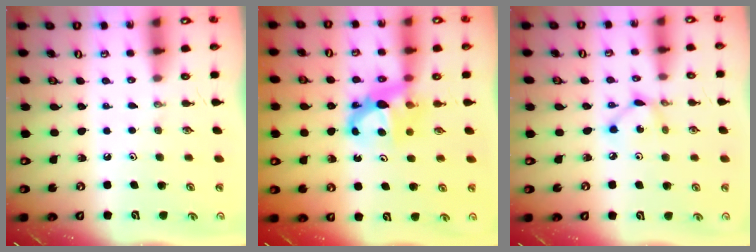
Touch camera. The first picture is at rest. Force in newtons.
{"total": 8.2, "press": 8.2, "slide": 0.2}
{"total": 3.8, "press": 3.8, "slide": 0.2}